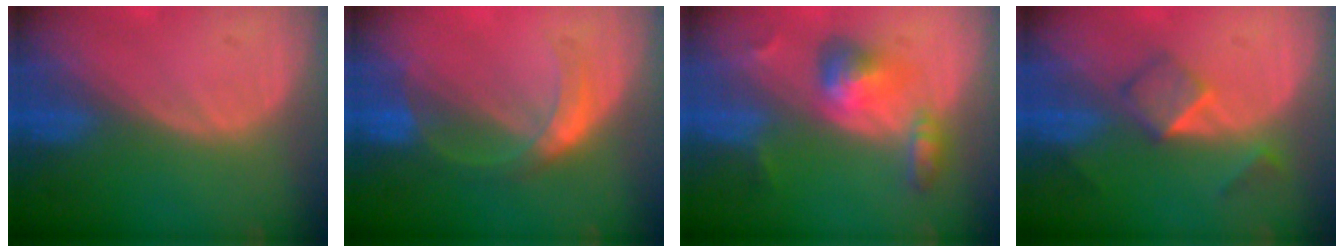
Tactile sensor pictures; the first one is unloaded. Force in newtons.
{"total": 5.4, "press": 5.0, "slide": 2.2}
{"total": 6.2, "press": 5.6, "slide": 2.7}
{"total": 5.2, "press": 4.5, "slide": 2.6}